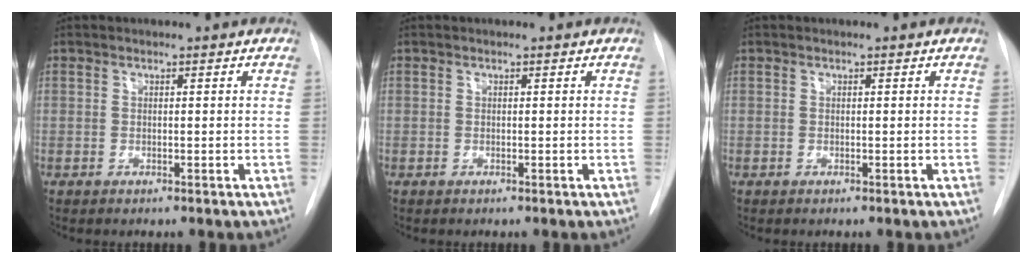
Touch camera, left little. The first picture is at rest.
{"total": 0.0}
{"total": 0.0}